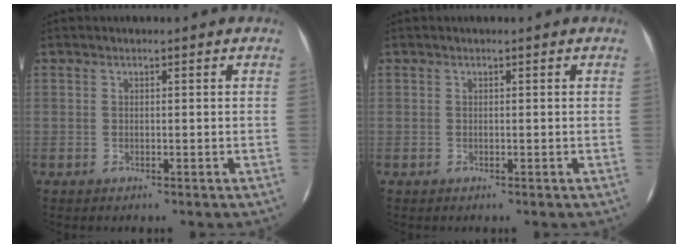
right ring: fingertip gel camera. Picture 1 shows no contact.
{"total": 0.0}